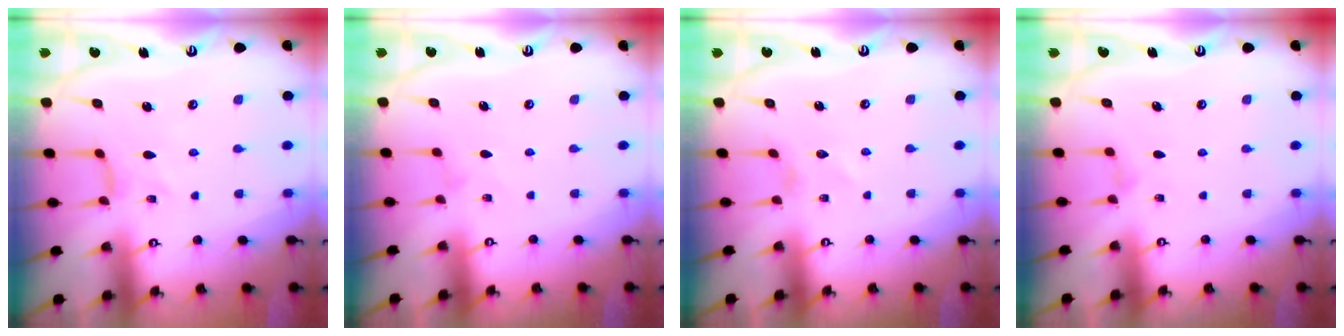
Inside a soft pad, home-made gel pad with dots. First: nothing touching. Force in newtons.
{"total": 0.0}
{"total": 1.7, "press": 1.7, "slide": 0.2}
{"total": 2.0, "press": 2.0, "slide": 0.4}